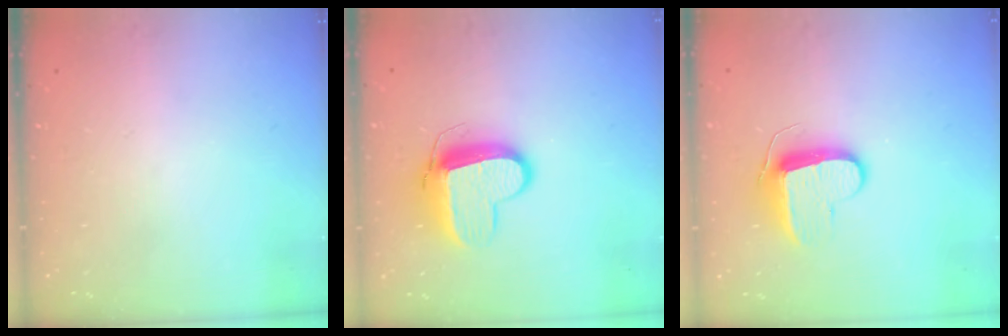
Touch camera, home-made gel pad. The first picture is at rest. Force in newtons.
{"total": 11.7, "press": 11.6, "slide": 1.3}
{"total": 9.9, "press": 9.9, "slide": 0.1}